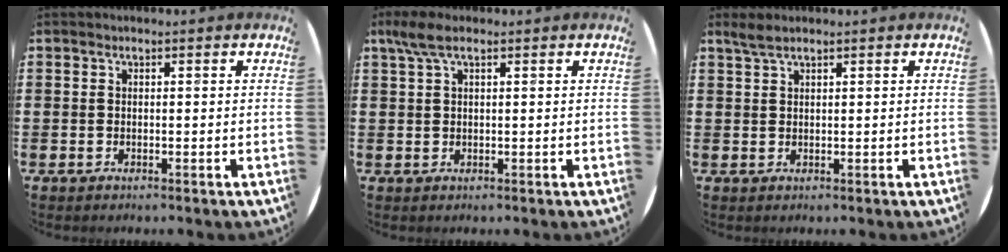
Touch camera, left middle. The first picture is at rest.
{"total": 2.8, "force": [1.7, 0.7, 2.1], "torque": [-0.046, 0.005, 0.030]}
{"total": 1.6, "force": [1.4, 0.2, 0.8], "torque": [-0.018, 0.002, 0.025]}